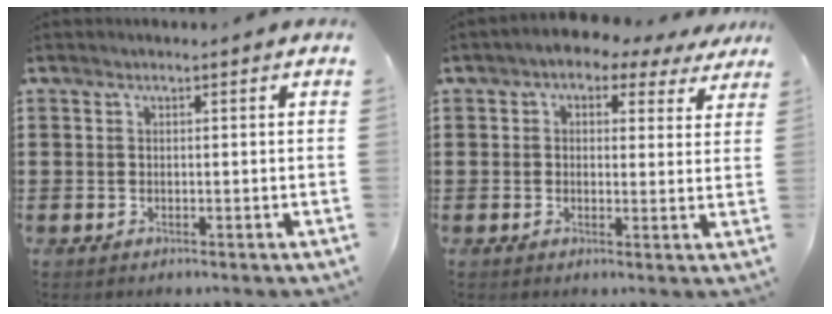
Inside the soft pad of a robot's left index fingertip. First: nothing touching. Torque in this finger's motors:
{"motor_torque": [2.14, 0.00, 0.23, 0.07]}